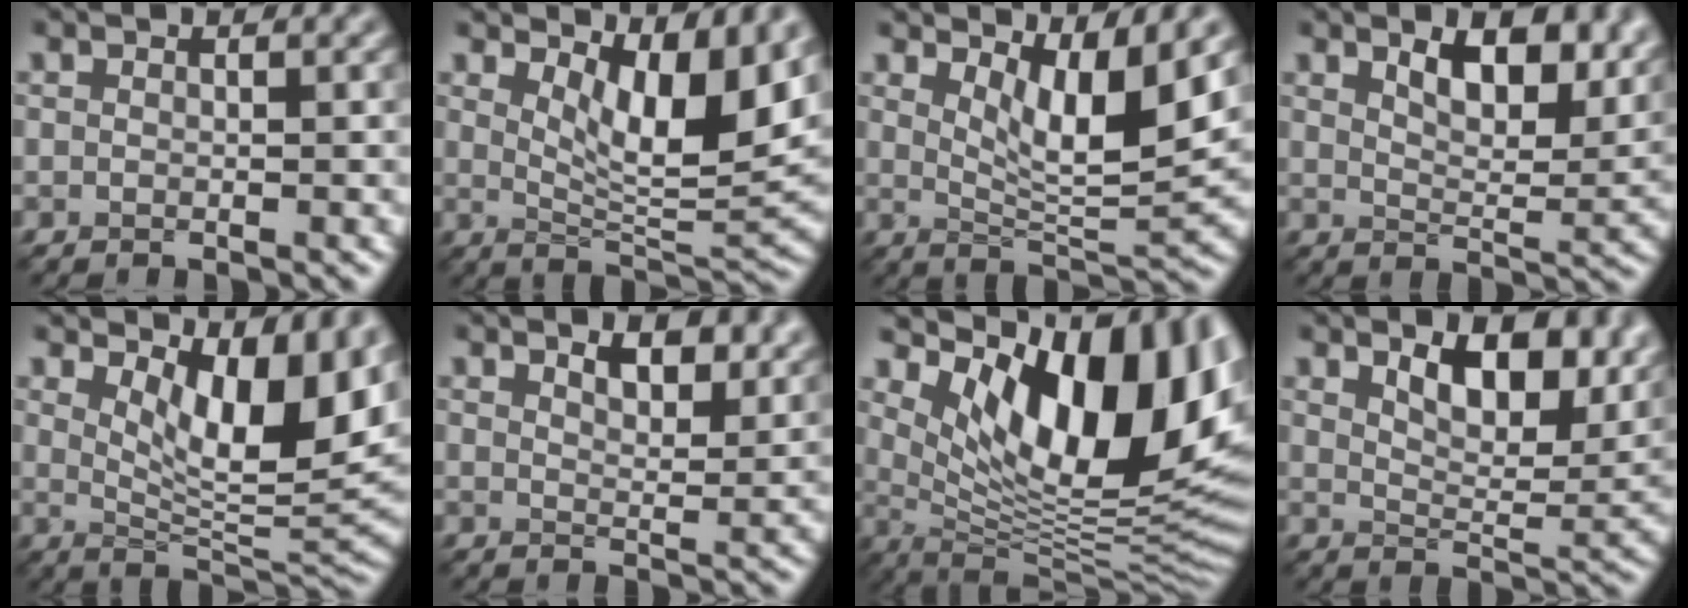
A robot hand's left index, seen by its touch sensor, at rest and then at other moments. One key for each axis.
{"total": 7.9, "fx": 3.5, "fy": 2.7, "fz": 6.5, "tx": -0.104, "ty": -0.019, "tz": 0.059}
{"total": 6.0, "fx": 2.9, "fy": 1.5, "fz": 5.1, "tx": -0.079, "ty": -0.015, "tz": 0.053}
{"total": 7.4, "fx": 4.3, "fy": 2.9, "fz": 5.3, "tx": -0.084, "ty": -0.003, "tz": 0.067}
{"total": 9.2, "fx": 3.7, "fy": 3.6, "fz": 7.6, "tx": -0.119, "ty": -0.017, "tz": 0.064}
{"total": 4.2, "fx": 3.0, "fy": 1.5, "fz": 2.6, "tx": -0.041, "ty": -0.001, "tz": 0.040}
{"total": 15.4, "fx": 5.3, "fy": 7.0, "fz": 12.7, "tx": -0.159, "ty": -0.008, "tz": 0.095}
{"total": 9.4, "fx": 4.7, "fy": 4.2, "fz": 7.0, "tx": -0.106, "ty": 0.000, "tz": 0.076}